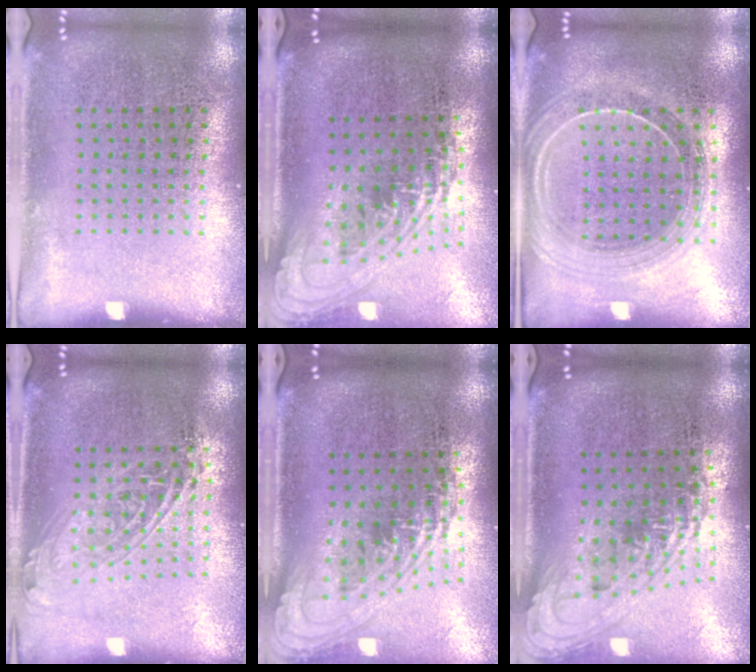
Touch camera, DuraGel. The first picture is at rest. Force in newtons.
{"total": 2.3, "press": 1.7, "slide": 1.6}
{"total": 2.1, "press": 1.9, "slide": 1.0}
{"total": 1.5, "press": 1.3, "slide": 0.9}
{"total": 2.3, "press": 1.7, "slide": 1.6}
{"total": 1.8, "press": 1.4, "slide": 1.2}